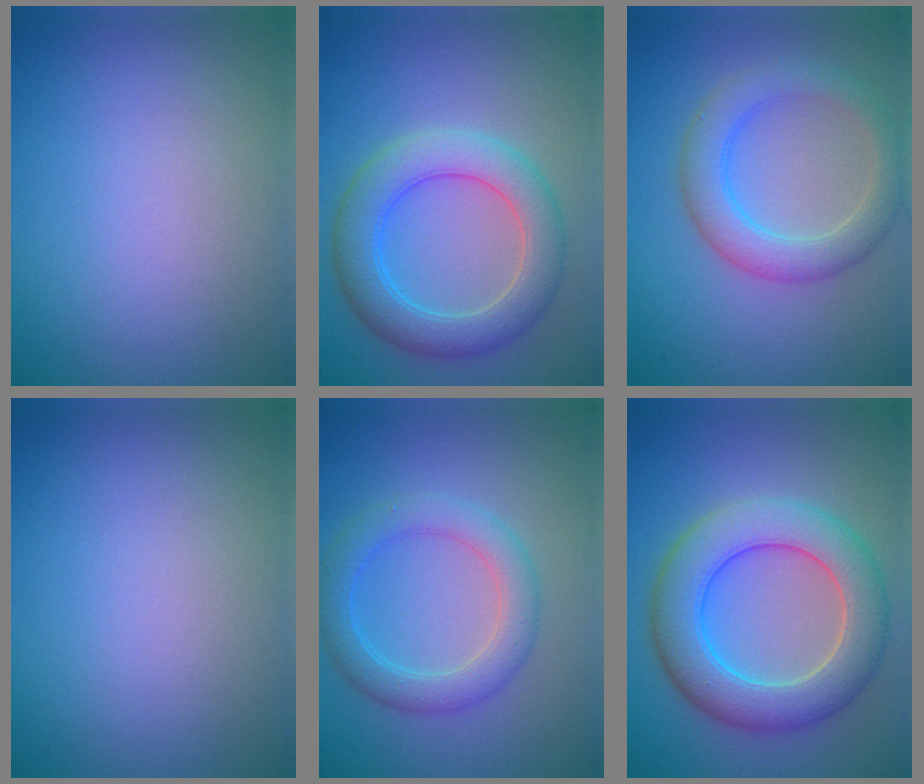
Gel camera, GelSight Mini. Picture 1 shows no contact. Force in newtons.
{"total": 6.0, "press": 6.0, "slide": 0.5}
{"total": 4.4, "press": 4.4, "slide": 0.2}
{"total": 0.0}
{"total": 4.0, "press": 4.0, "slide": 0.1}
{"total": 8.0, "press": 8.0, "slide": 0.4}